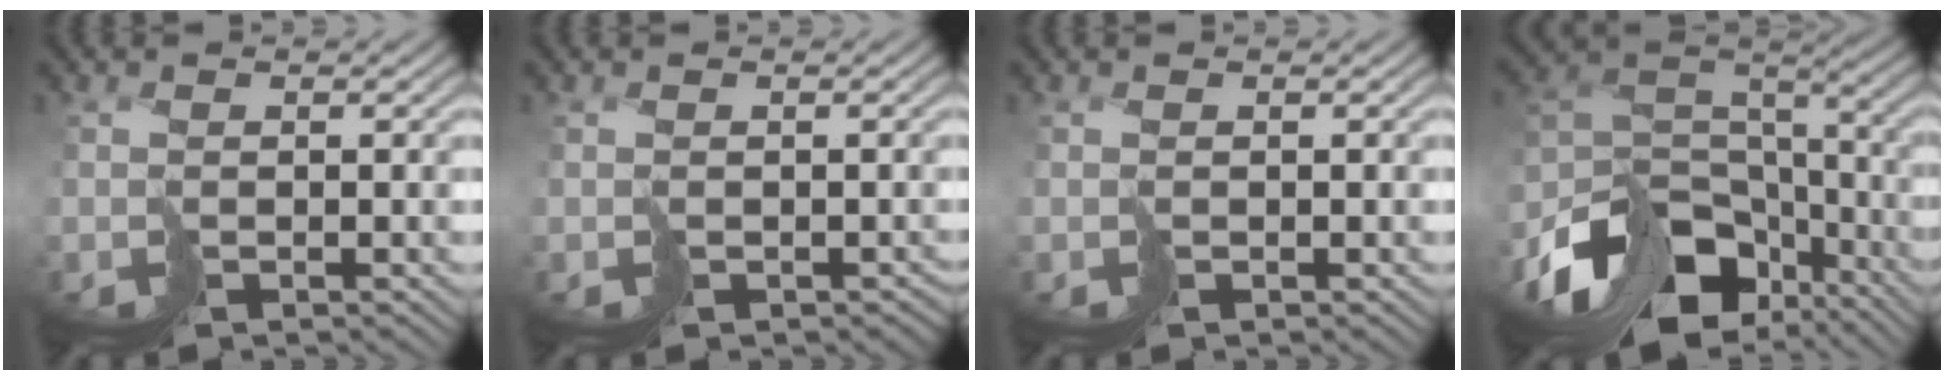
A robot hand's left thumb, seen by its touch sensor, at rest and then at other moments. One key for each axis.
{"total": 1.2, "fx": -0.5, "fy": 0.9, "fz": 0.5, "tx": 0.002, "ty": -0.005, "tz": -0.008}
{"total": 0.0}
{"total": 14.2, "fx": -8.9, "fy": 8.4, "fz": 7.3, "tx": -0.170, "ty": -0.027, "tz": -0.136}